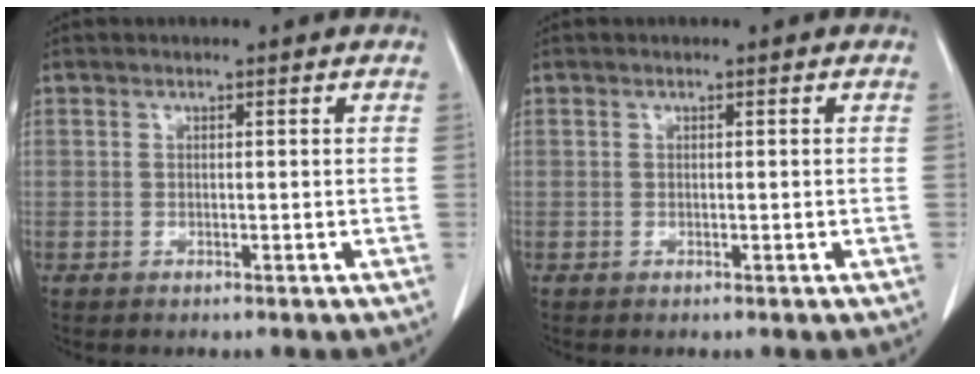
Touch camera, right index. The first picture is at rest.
{"total": 0.0}